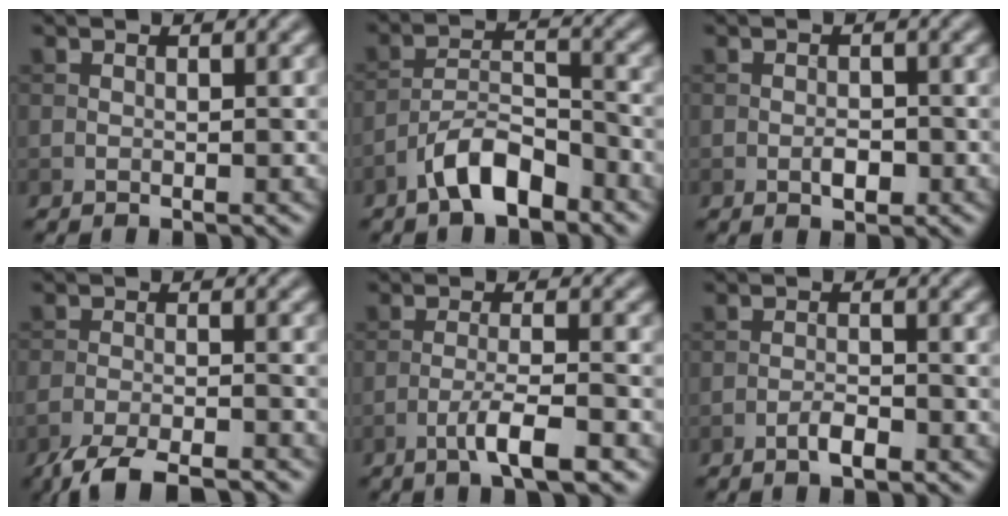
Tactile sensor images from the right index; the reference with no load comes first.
{"total": 5.1, "force": [-3.5, 1.9, 3.3], "torque": [-0.054, 0.010, -0.068]}
{"total": 1.7, "force": [-0.6, 0.9, 1.3], "torque": [-0.020, 0.001, -0.012]}
{"total": 5.8, "force": [-4.9, 1.2, 2.9], "torque": [-0.052, -0.010, -0.091]}
{"total": 3.8, "force": [-2.1, 0.5, 3.2], "torque": [-0.058, 0.006, -0.044]}
{"total": 1.8, "force": [-1.1, 0.5, 1.3], "torque": [-0.025, 0.003, -0.023]}